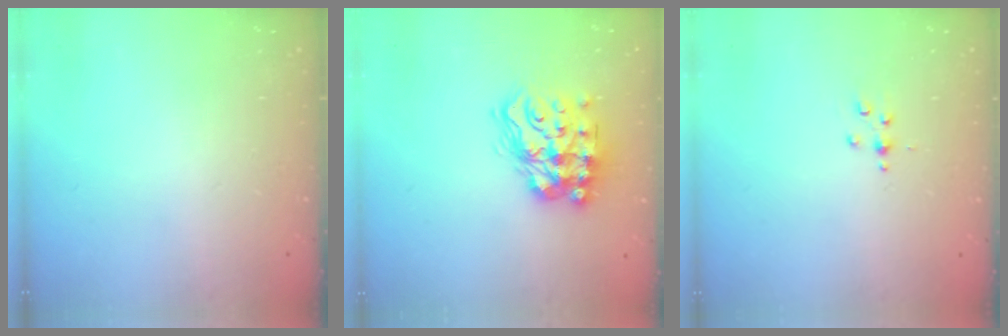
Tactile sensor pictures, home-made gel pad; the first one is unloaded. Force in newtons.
{"total": 16.0, "press": 15.9, "slide": 1.8}
{"total": 3.1, "press": 3.1, "slide": 0.2}